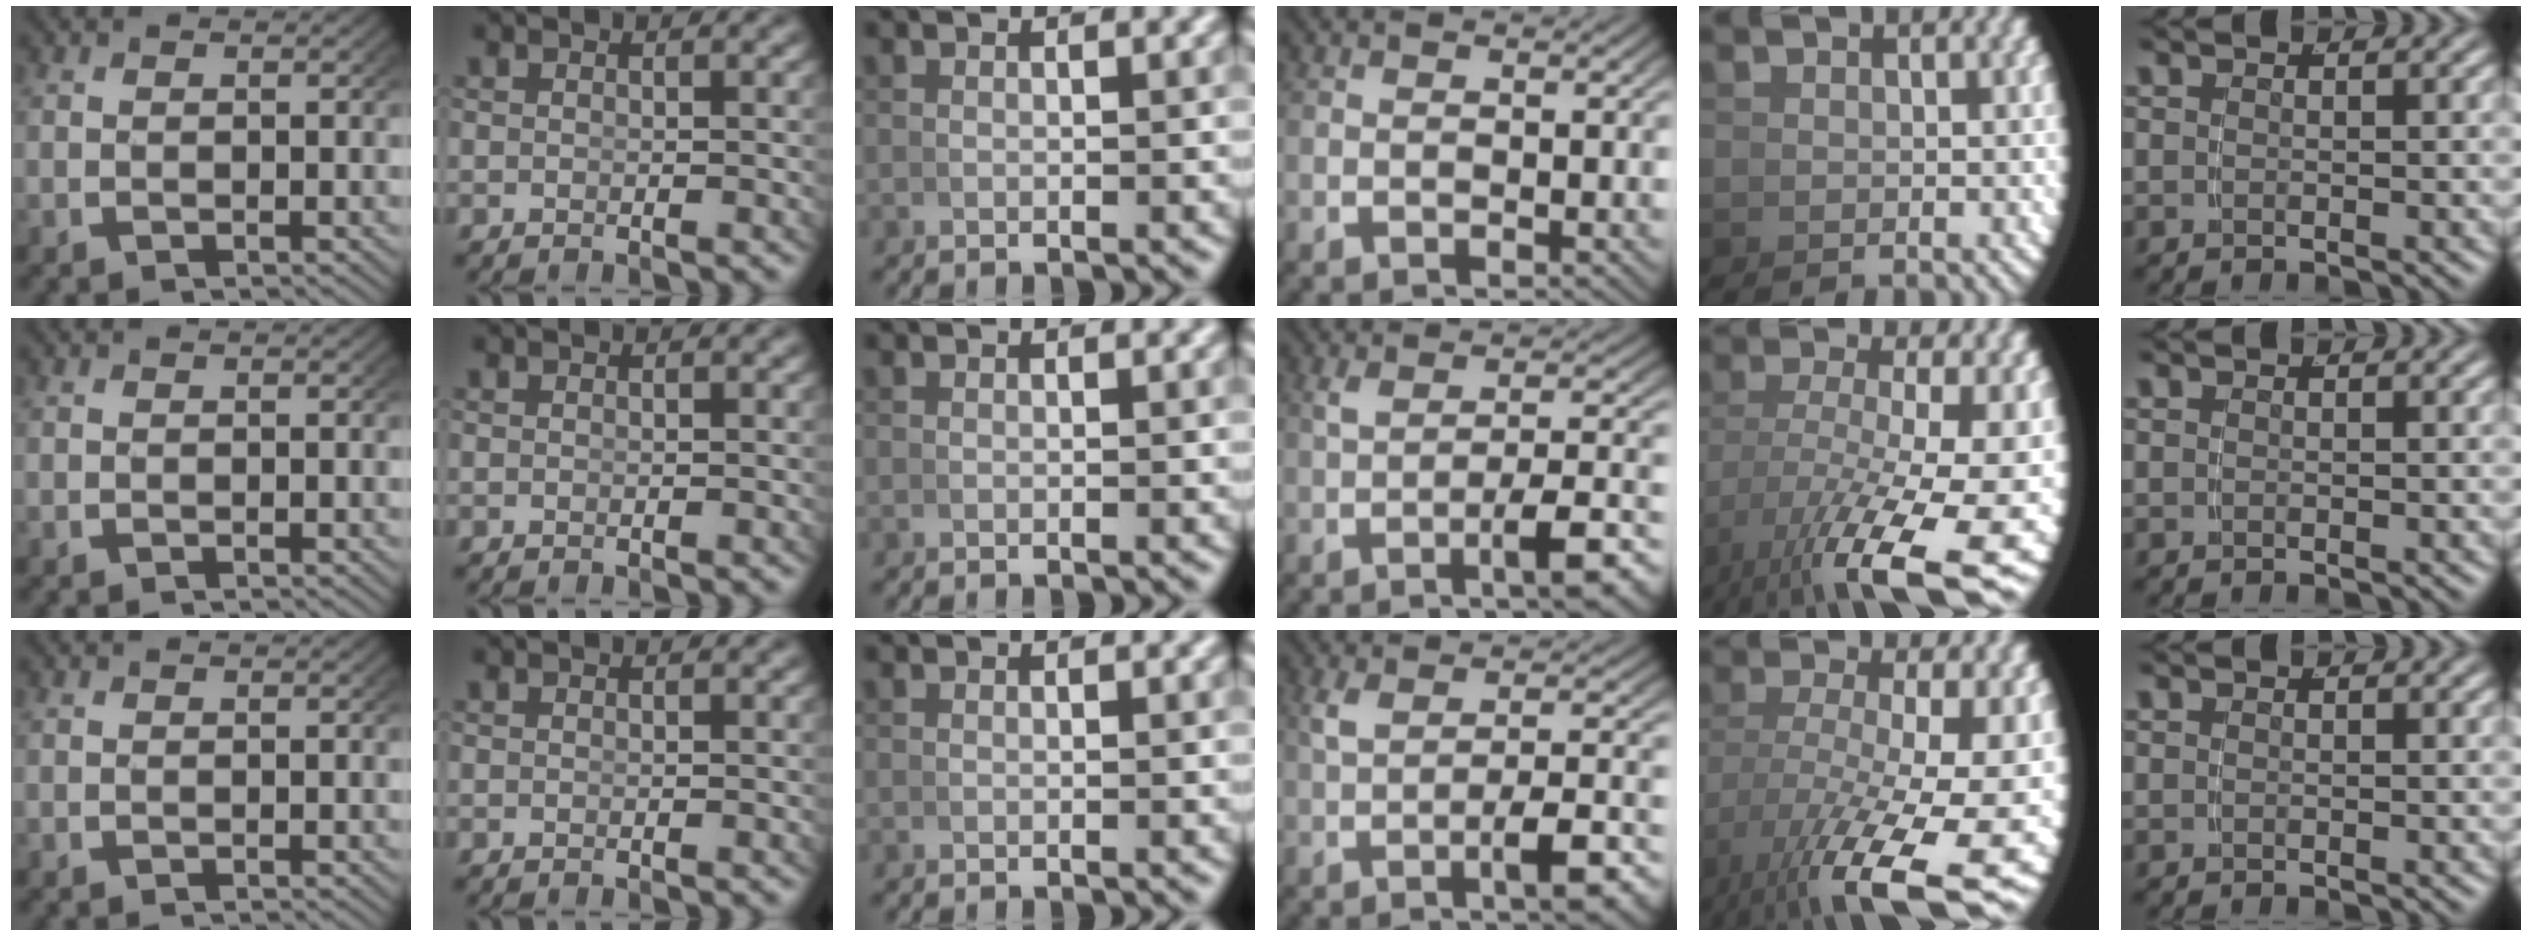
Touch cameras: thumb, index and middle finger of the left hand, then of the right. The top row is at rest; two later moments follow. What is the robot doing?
{"motion": "lift_and_place", "object": "cup"}